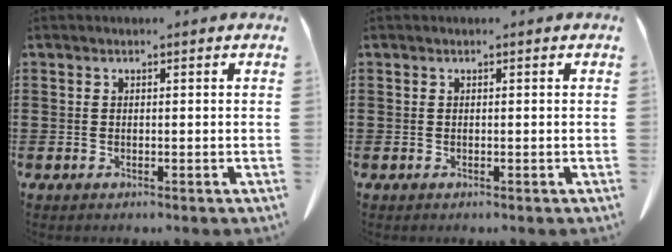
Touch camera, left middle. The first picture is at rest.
{"total": 0.0}